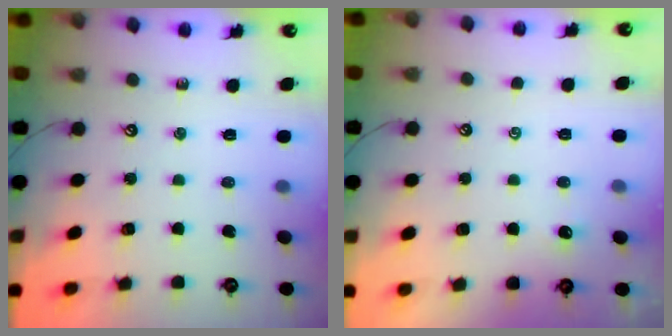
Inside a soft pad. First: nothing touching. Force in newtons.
{"total": 2.1, "press": 2.1, "slide": 0.3}